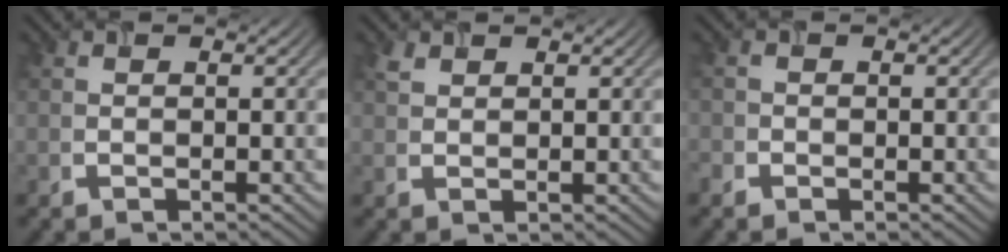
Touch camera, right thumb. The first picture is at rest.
{"total": 1.4, "force": [1.1, 0.6, 0.6], "torque": [-0.018, 0.002, 0.025]}
{"total": 1.2, "force": [-0.8, 0.9, 0.1], "torque": [0.000, -0.003, -0.020]}